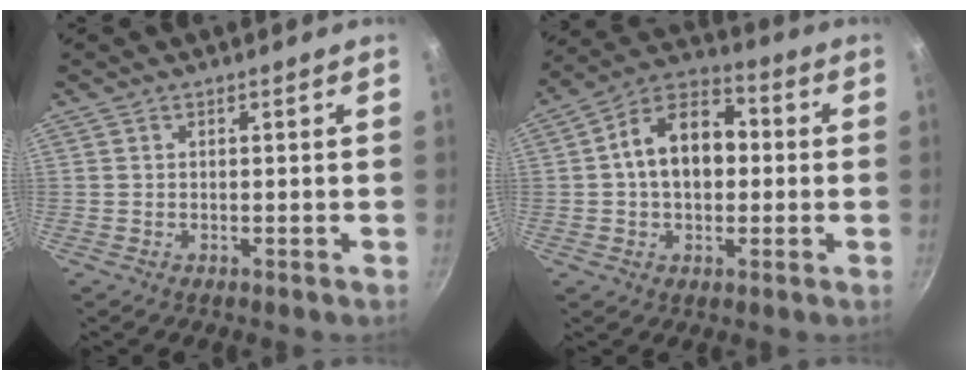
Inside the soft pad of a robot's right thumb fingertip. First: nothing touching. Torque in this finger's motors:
{"motor_torque": [-0.49, 0.75, 1.18, -0.32, 0.09]}